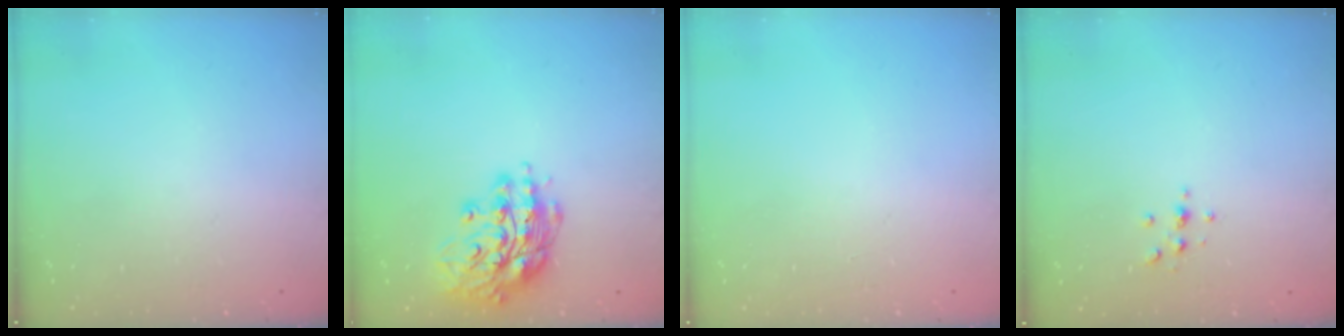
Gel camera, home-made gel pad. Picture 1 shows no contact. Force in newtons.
{"total": 15.2, "press": 15.2, "slide": 0.8}
{"total": 0.0}
{"total": 2.3, "press": 2.3, "slide": 0.2}